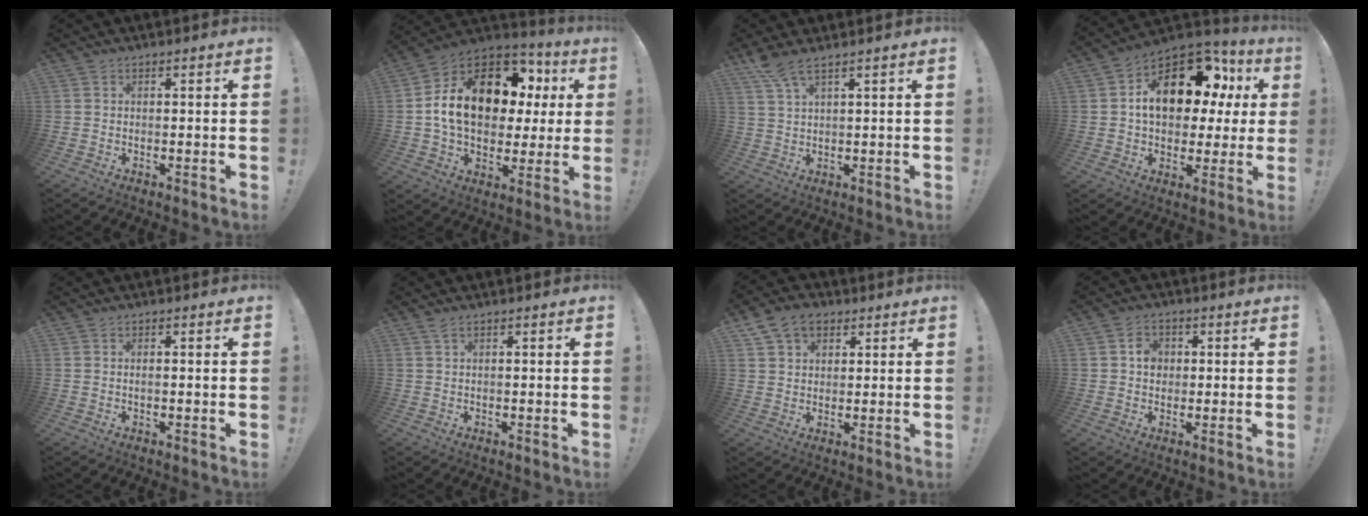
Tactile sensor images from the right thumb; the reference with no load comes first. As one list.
[{"total": 19.8, "force": [4.5, 13.4, 13.9], "torque": [-0.222, -0.007, 0.100]}, {"total": 5.2, "force": [4.1, 0.3, 3.3], "torque": [-0.072, -0.017, 0.074]}, {"total": 19.1, "force": [5.6, 11.5, 14.2], "torque": [-0.221, -0.019, 0.103]}, {"total": 0.8, "force": [-0.4, 0.0, 0.7], "torque": [-0.017, 0.001, -0.006]}, {"total": 1.2, "force": [0.6, -0.1, 1.0], "torque": [-0.026, 0.001, 0.011]}, {"total": 8.8, "force": [4.6, 6.3, 4.1], "torque": [-0.065, -0.011, 0.091]}, {"total": 4.8, "force": [0.4, 4.2, 2.3], "torque": [-0.026, 0.004, 0.004]}]